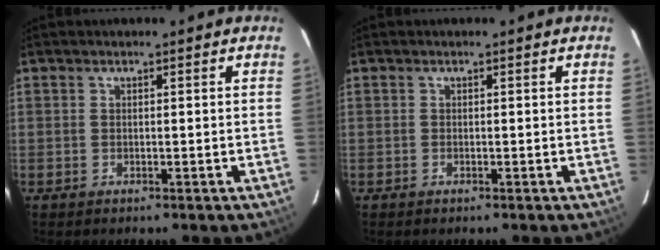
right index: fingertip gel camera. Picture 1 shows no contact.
{"total": 0.0}